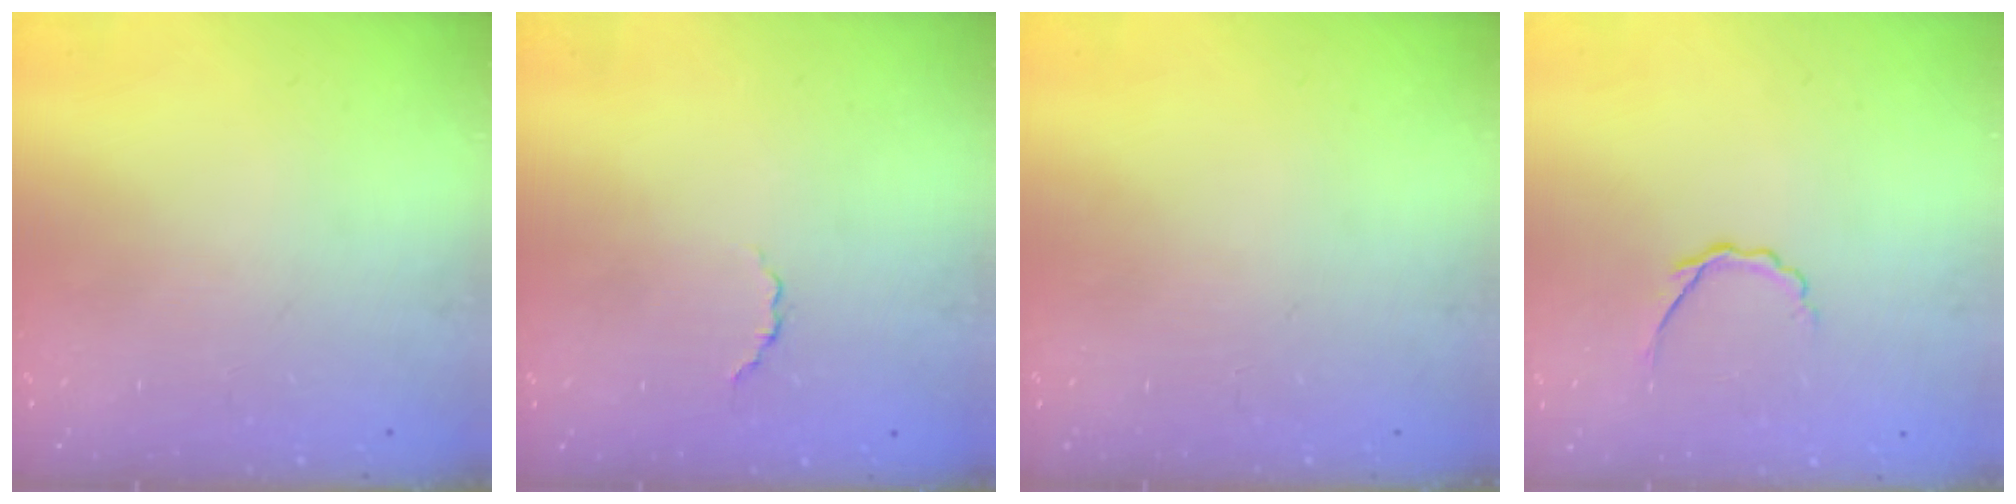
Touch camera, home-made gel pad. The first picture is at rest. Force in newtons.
{"total": 1.8, "press": 1.6, "slide": 0.8}
{"total": 0.0}
{"total": 2.9, "press": 2.7, "slide": 0.8}